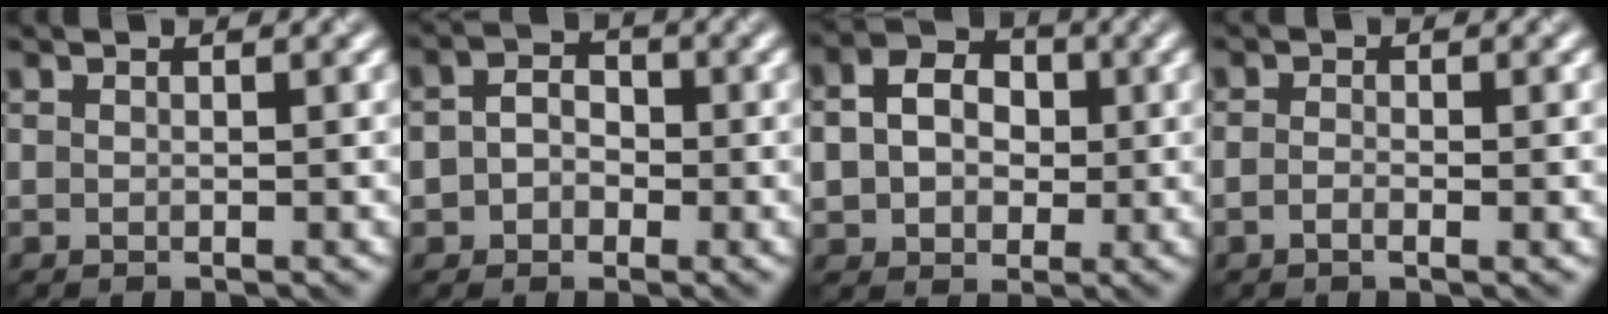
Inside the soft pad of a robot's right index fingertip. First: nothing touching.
{"total": 2.6, "force": [-0.5, 2.2, 1.3], "torque": [-0.013, 0.003, -0.021]}
{"total": 6.6, "force": [0.8, 5.3, 3.9], "torque": [-0.074, 0.019, -0.009]}
{"total": 1.0, "force": [-0.5, 0.4, 0.8], "torque": [-0.019, -0.002, -0.011]}